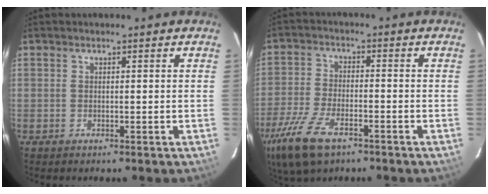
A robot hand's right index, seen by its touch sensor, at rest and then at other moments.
{"total": 13.3, "force": [-8.1, 5.6, 8.8], "torque": [-0.211, -0.031, -0.159]}